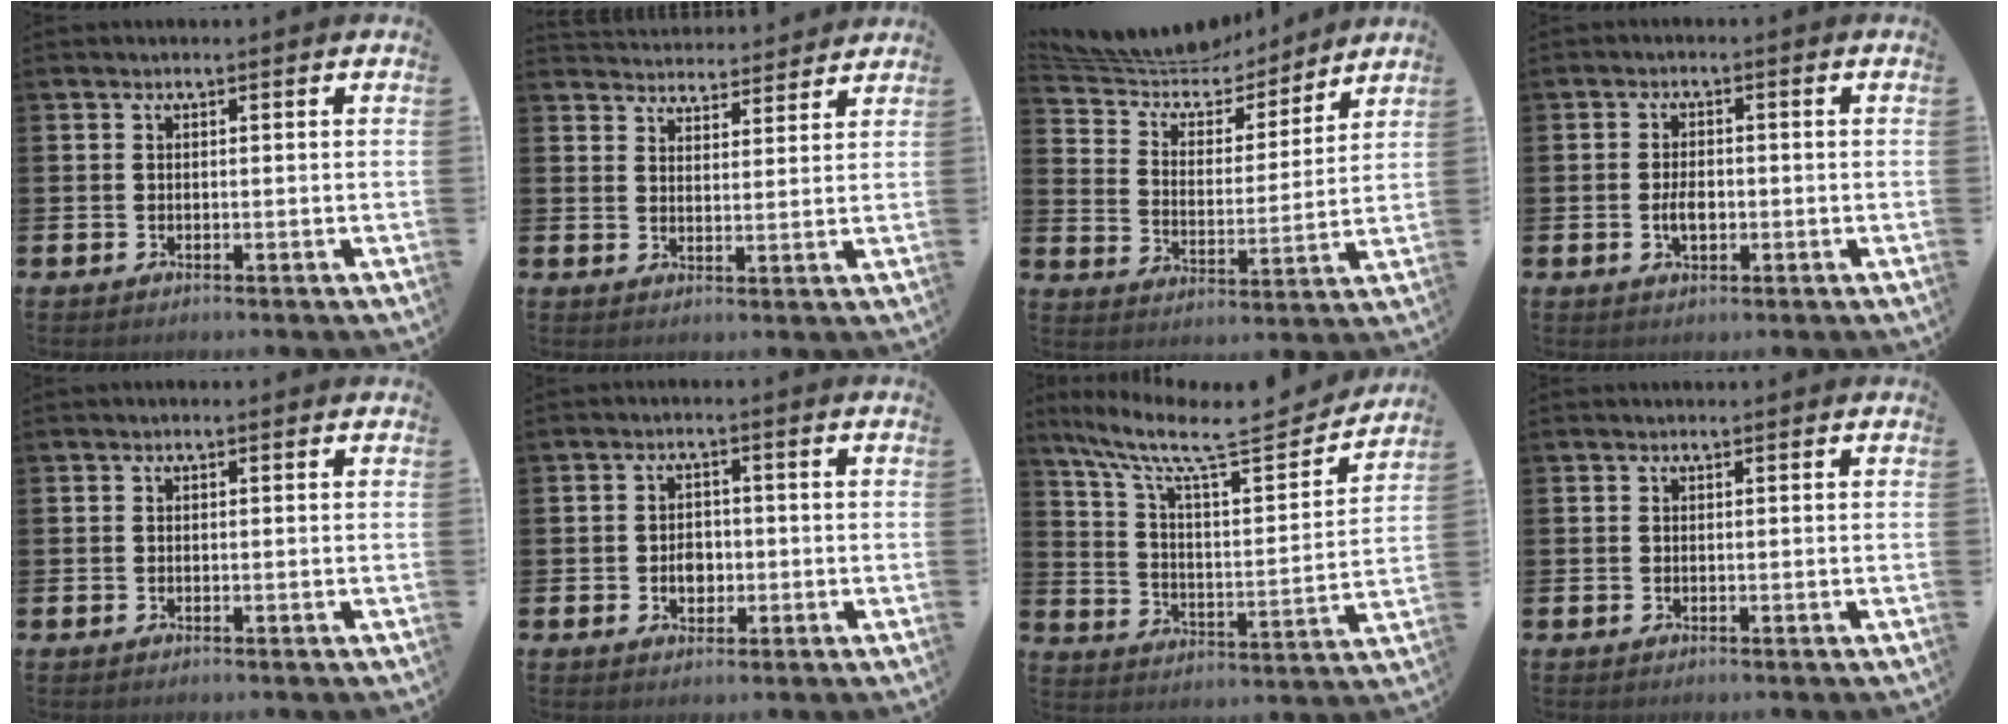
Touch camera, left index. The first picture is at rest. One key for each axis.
{"total": 4.3, "fx": 4.3, "fy": 0.6, "fz": -0.4, "tx": -0.002, "ty": -0.031, "tz": 0.076}
{"total": 7.7, "fx": 7.1, "fy": 2.6, "fz": 1.6, "tx": -0.063, "ty": -0.055, "tz": 0.122}
{"total": 2.8, "fx": -0.4, "fy": 1.6, "fz": 2.2, "tx": -0.030, "ty": -0.002, "tz": -0.010}
{"total": 0.0}
{"total": 2.9, "fx": -0.4, "fy": 2.3, "fz": 1.8, "tx": -0.009, "ty": -0.005, "tz": -0.017}
{"total": 9.8, "fx": 7.8, "fy": 2.3, "fz": 5.4, "tx": -0.124, "ty": -0.056, "tz": 0.122}
{"total": 0.0}